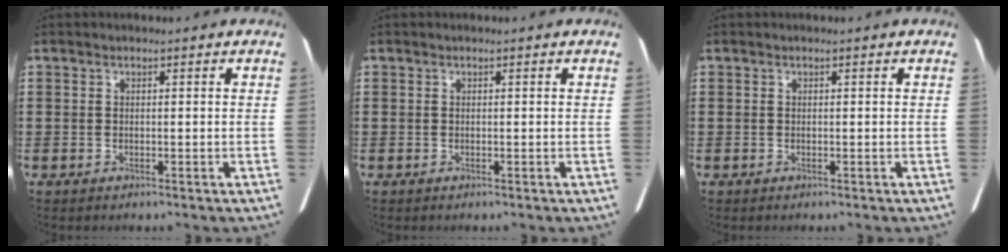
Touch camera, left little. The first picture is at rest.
{"total": 0.0}
{"total": 0.0}